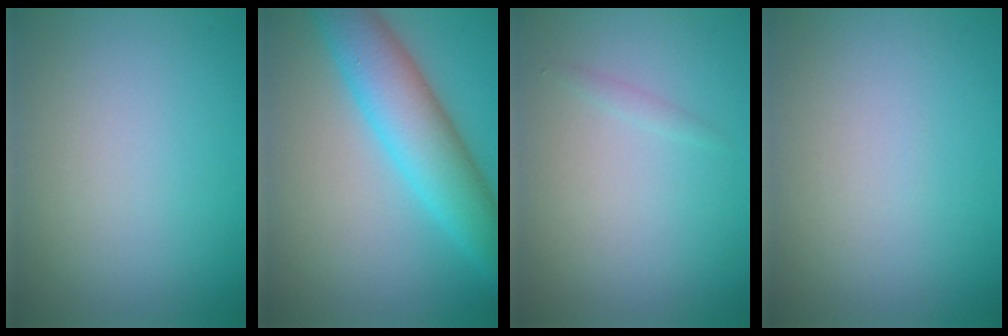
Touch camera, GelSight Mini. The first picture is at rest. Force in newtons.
{"total": 7.0, "press": 7.0, "slide": 0.1}
{"total": 0.5, "press": 0.5, "slide": 0.1}
{"total": 0.0}